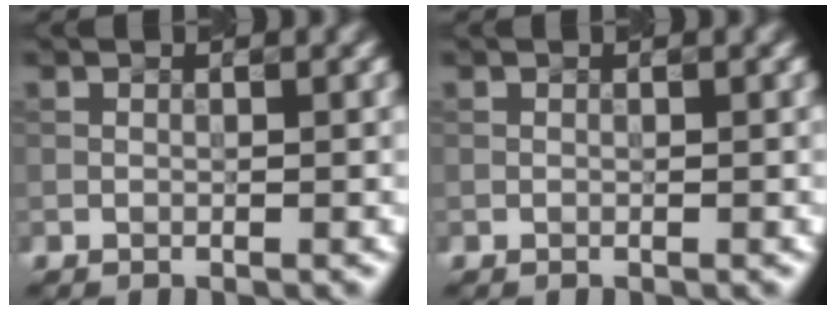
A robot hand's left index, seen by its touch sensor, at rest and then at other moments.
{"total": 0.0}